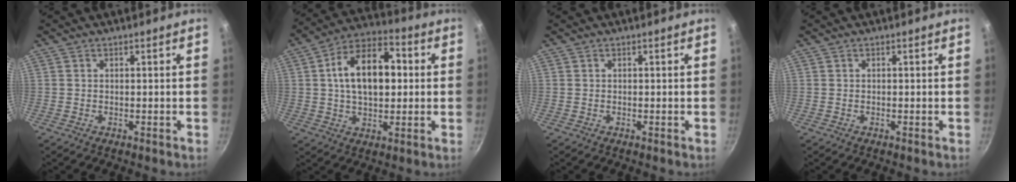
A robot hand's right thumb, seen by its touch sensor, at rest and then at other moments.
{"total": 15.5, "force": [1.9, 9.3, 12.3], "torque": [-0.168, 0.023, 0.020]}
{"total": 0.0}
{"total": 0.0}